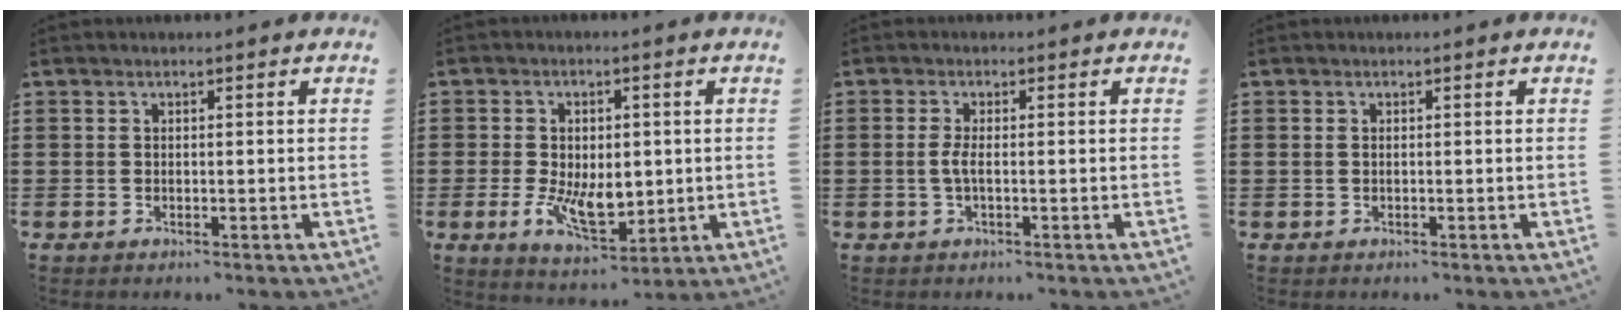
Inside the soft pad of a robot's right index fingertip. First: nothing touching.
{"total": 7.9, "force": [-0.8, 4.7, 6.3], "torque": [-0.109, 0.001, -0.013]}
{"total": 2.3, "force": [-0.4, 0.3, 2.3], "torque": [-0.056, -0.006, -0.013]}
{"total": 0.5, "force": [0.0, 0.3, 0.4], "torque": [-0.009, 0.001, 0.000]}